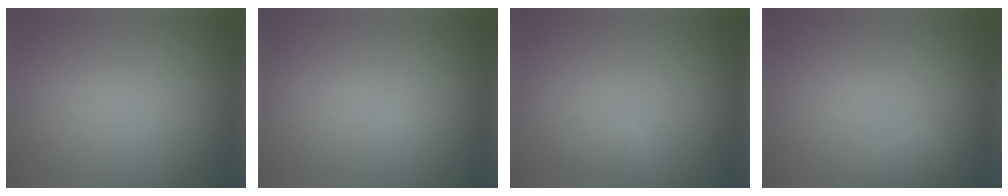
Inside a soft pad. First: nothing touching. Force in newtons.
{"total": 0.6, "press": 0.6, "slide": 0.1}
{"total": 0.7, "press": 0.7, "slide": 0.0}
{"total": 1.8, "press": 1.8, "slide": 0.1}